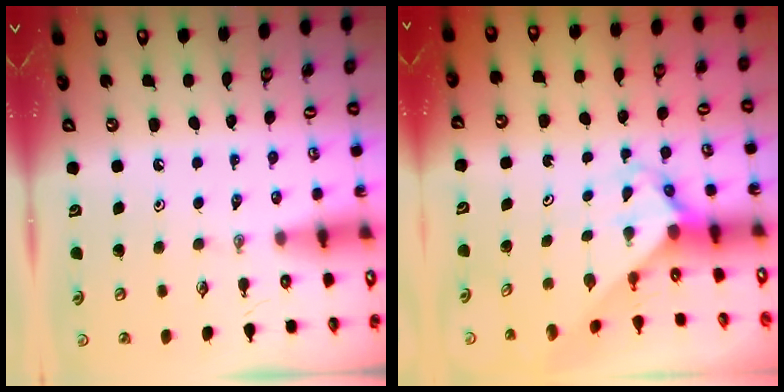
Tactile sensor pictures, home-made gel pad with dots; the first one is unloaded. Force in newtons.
{"total": 3.5, "press": 3.4, "slide": 0.3}